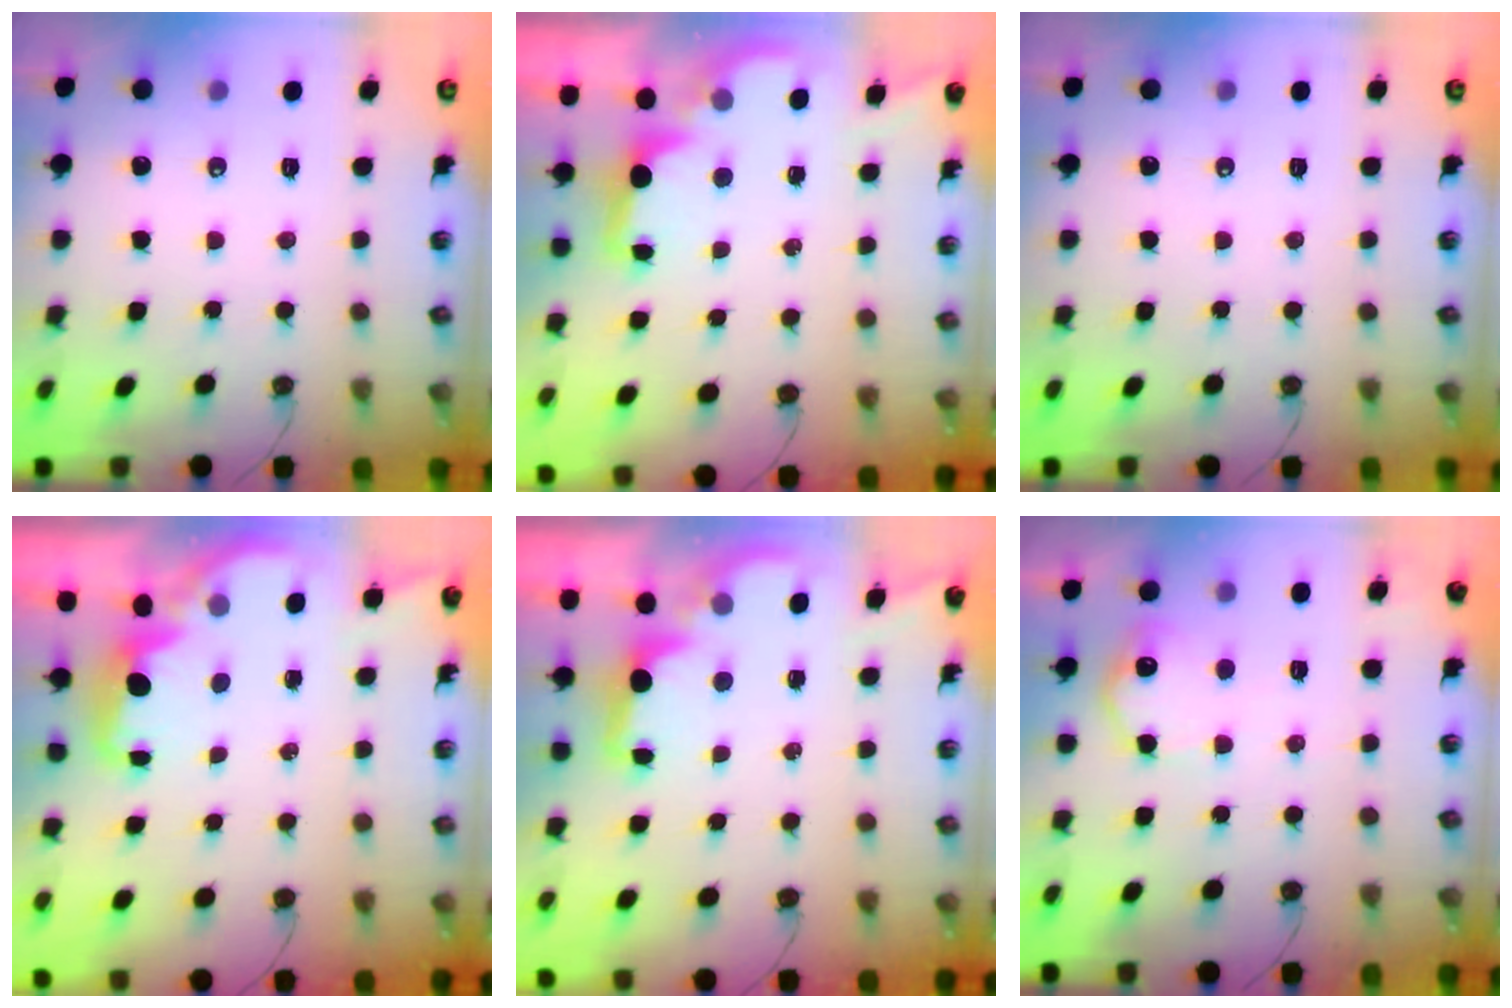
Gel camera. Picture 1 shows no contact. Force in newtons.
{"total": 2.0, "press": 1.9, "slide": 0.8}
{"total": 0.0}
{"total": 1.6, "press": 1.4, "slide": 0.7}
{"total": 2.1, "press": 1.9, "slide": 0.8}
{"total": 10.8, "press": 10.8, "slide": 0.2}